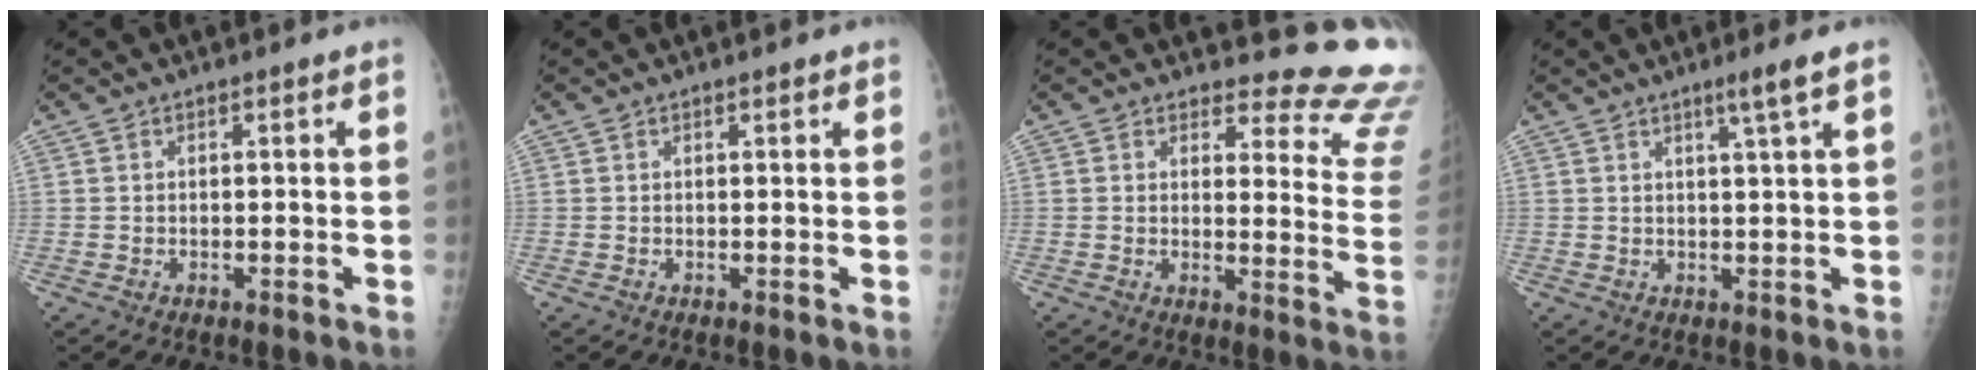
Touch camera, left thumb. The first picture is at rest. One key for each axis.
{"total": 0.6, "fx": 0.4, "fy": 0.2, "fz": 0.3, "tx": -0.007, "ty": -0.002, "tz": 0.005}
{"total": 16.1, "fx": 15.6, "fy": 3.7, "fz": 2.1, "tx": 0.028, "ty": -0.173, "tz": 0.138}
{"total": 3.3, "fx": 1.9, "fy": -0.8, "fz": 2.7, "tx": -0.049, "ty": -0.013, "tz": 0.035}